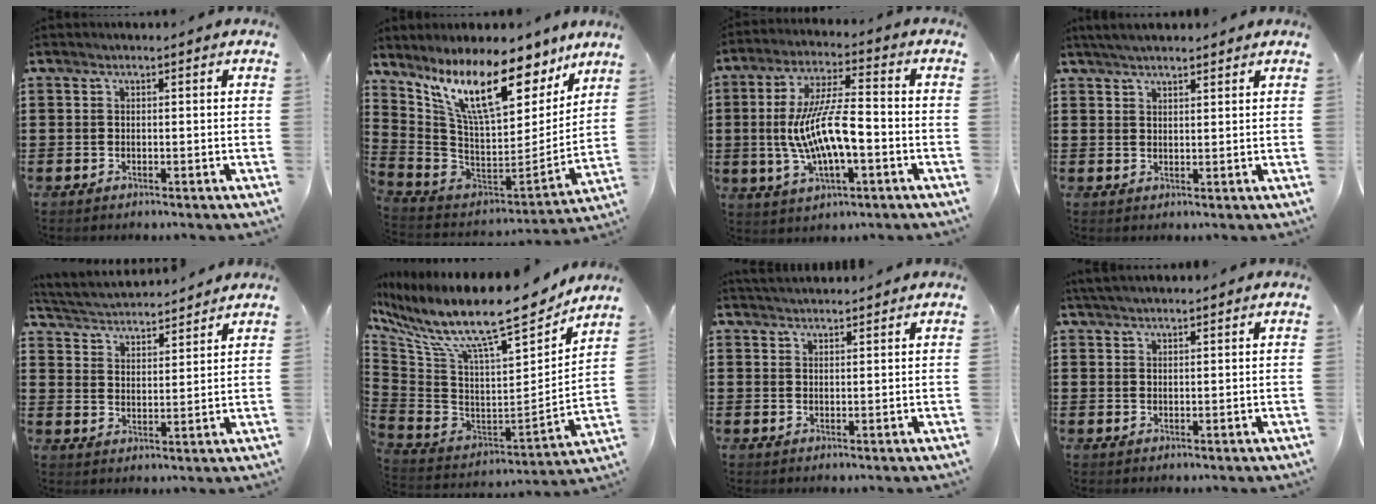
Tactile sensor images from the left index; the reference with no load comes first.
{"total": 15.5, "force": [10.0, 4.3, 11.1], "torque": [-0.235, -0.047, 0.175]}
{"total": 11.8, "force": [-1.7, 3.7, 11.1], "torque": [-0.238, -0.008, -0.037]}
{"total": 2.8, "force": [2.6, 0.4, 1.1], "torque": [-0.027, 0.003, 0.049]}
{"total": 3.5, "force": [3.5, 0.3, 0.2], "torque": [-0.023, -0.022, 0.058]}
{"total": 14.5, "force": [10.6, 2.7, 9.5], "torque": [-0.194, -0.076, 0.174]}
{"total": 2.1, "force": [2.1, 0.1, 0.3], "torque": [-0.010, 0.001, 0.041]}
{"total": 1.9, "force": [1.8, 0.2, 0.7], "torque": [-0.016, 0.002, 0.034]}